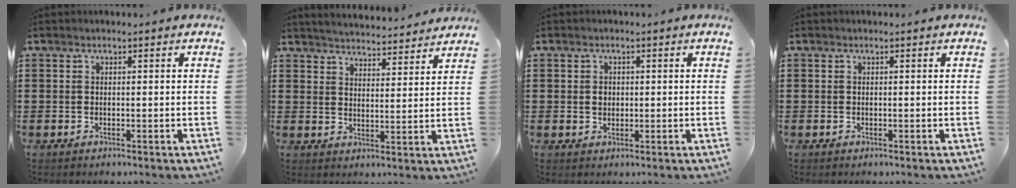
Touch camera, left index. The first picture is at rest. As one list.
[{"total": 4.0, "force": [4.0, -0.3, 0.0], "torque": [-0.016, -0.028, 0.069]}, {"total": 1.6, "force": [0.2, 1.3, 0.8], "torque": [-0.019, 0.008, 0.003]}, {"total": 0.0}]